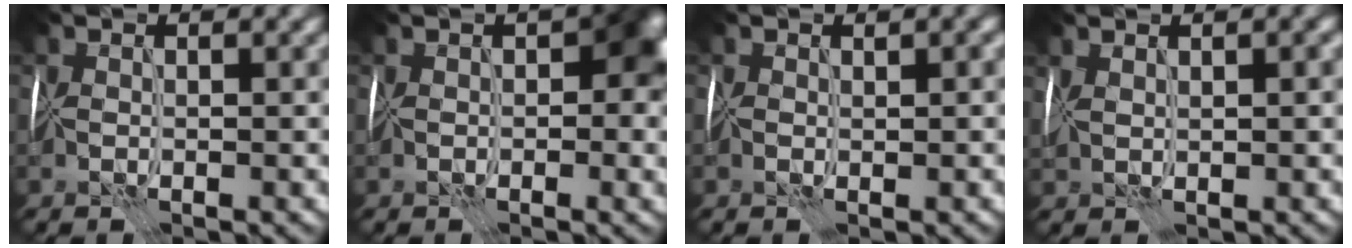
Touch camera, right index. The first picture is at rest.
{"total": 6.2, "force": [0.1, 3.8, 4.9], "torque": [-0.055, 0.005, -0.005]}
{"total": 0.7, "force": [0.1, 0.6, 0.4], "torque": [-0.003, 0.002, 0.003]}
{"total": 1.4, "force": [0.9, 0.5, 0.9], "torque": [-0.021, 0.008, 0.021]}